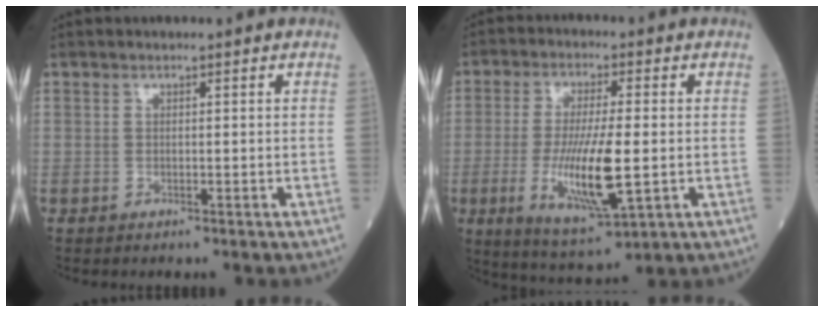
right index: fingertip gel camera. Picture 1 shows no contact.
{"total": 11.9, "force": [-1.9, 1.9, 11.6], "torque": [-0.225, -0.024, -0.028]}